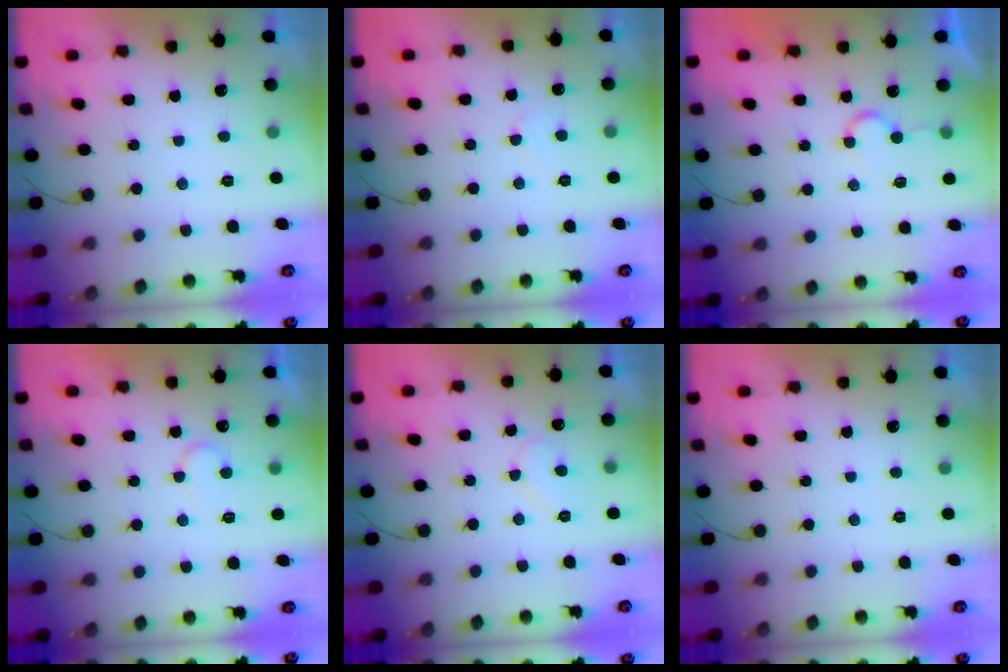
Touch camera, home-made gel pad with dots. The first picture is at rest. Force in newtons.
{"total": 2.4, "press": 2.4, "slide": 0.2}
{"total": 4.7, "press": 4.7, "slide": 0.3}
{"total": 6.1, "press": 6.1, "slide": 0.4}
{"total": 7.9, "press": 7.9, "slide": 0.5}
{"total": 0.0}